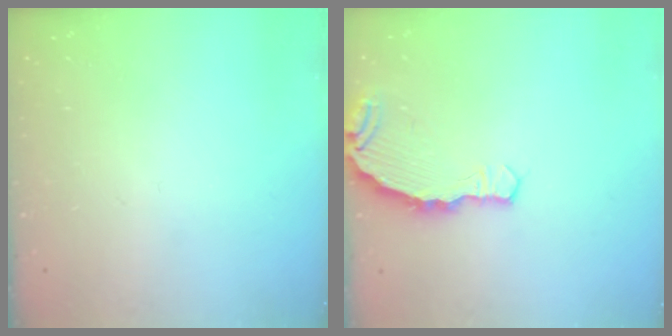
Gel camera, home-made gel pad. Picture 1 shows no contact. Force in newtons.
{"total": 5.7, "press": 5.7, "slide": 0.6}